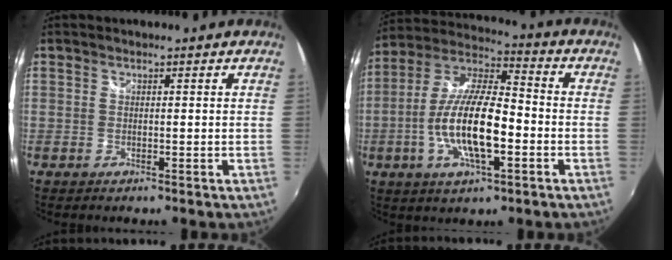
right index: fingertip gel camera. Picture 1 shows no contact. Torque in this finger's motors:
{"motor_torque": [1.25, -0.89, 1.05, 0.21]}